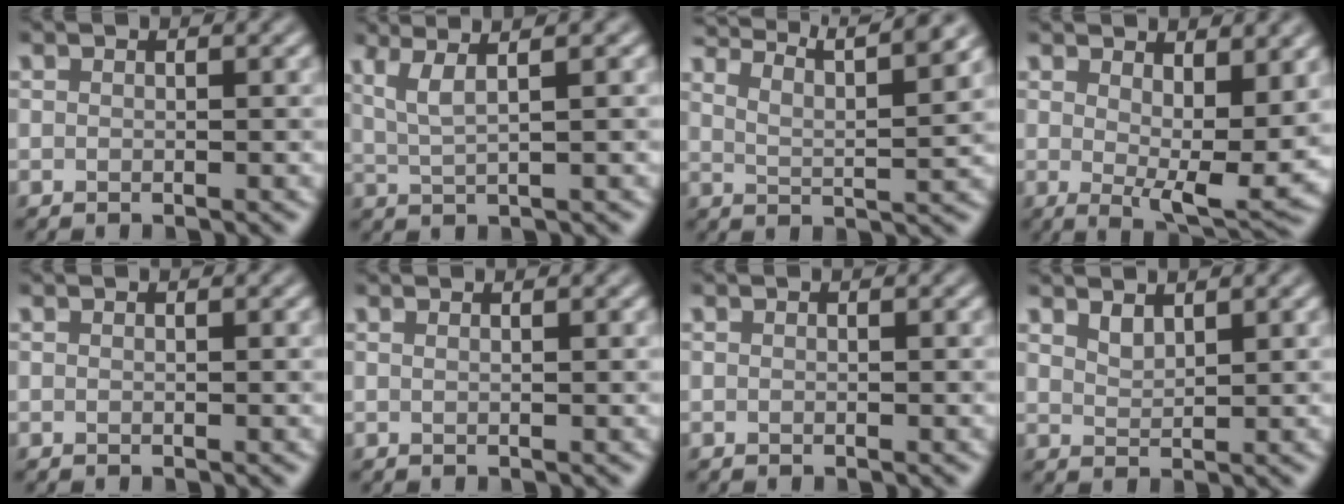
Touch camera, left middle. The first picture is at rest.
{"total": 3.9, "force": [1.9, 0.9, 3.3], "torque": [-0.052, 0.010, 0.029]}
{"total": 10.4, "force": [8.5, 2.4, 5.5], "torque": [-0.069, 0.027, 0.082]}
{"total": 6.9, "force": [1.8, 2.4, 6.2], "torque": [-0.100, -0.019, 0.034]}
{"total": 0.0}
{"total": 1.9, "force": [1.2, 0.8, 1.3], "torque": [0.002, -0.003, -0.008]}
{"total": 0.0}
{"total": 1.4, "force": [1.3, 0.3, 0.6], "torque": [-0.014, -0.004, 0.027]}